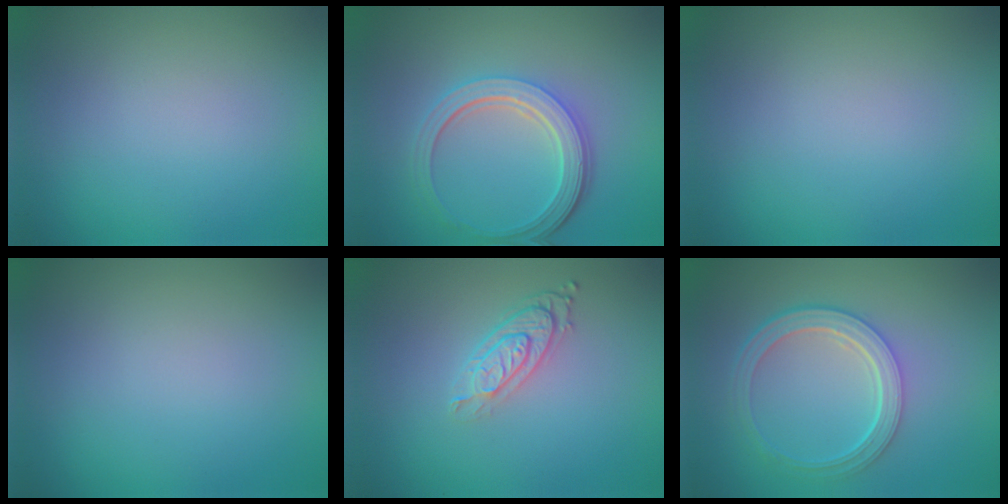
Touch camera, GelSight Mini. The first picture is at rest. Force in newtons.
{"total": 4.9, "press": 3.7, "slide": 3.2}
{"total": 0.0}
{"total": 0.0}
{"total": 3.2, "press": 2.3, "slide": 2.2}
{"total": 4.7, "press": 3.5, "slide": 3.2}